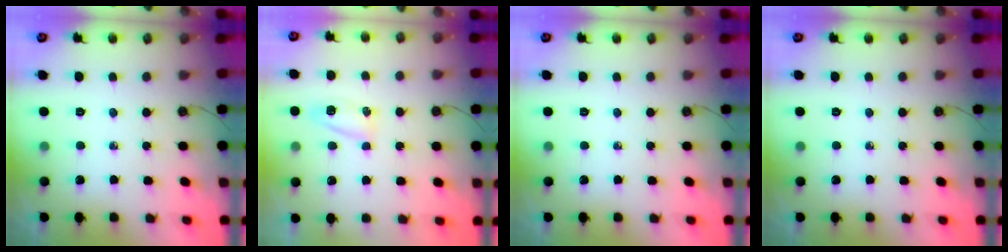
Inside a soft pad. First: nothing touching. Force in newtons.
{"total": 12.3, "press": 7.2, "slide": 10.0}
{"total": 0.0}
{"total": 0.0}